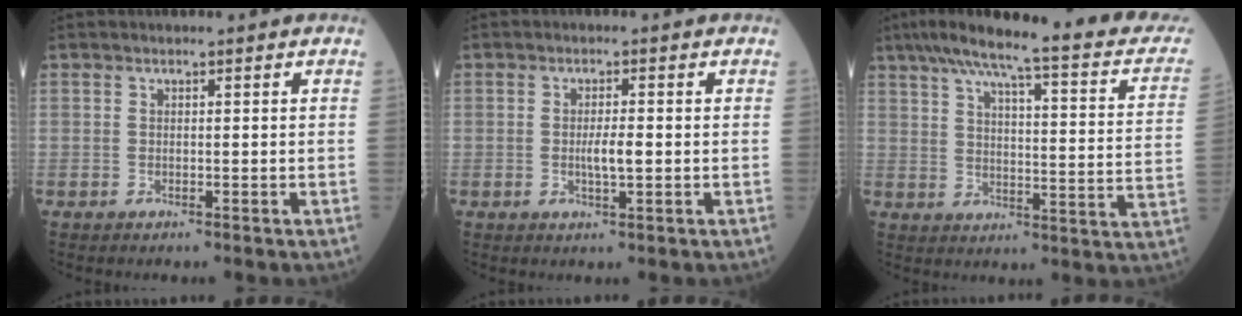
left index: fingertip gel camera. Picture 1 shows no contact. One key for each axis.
{"total": 2.7, "fx": -0.3, "fy": 0.4, "fz": 2.7, "tx": -0.051, "ty": -0.002, "tz": -0.003}
{"total": 24.2, "fx": 20.1, "fy": 2.6, "fz": 13.2, "tx": -0.191, "ty": -0.011, "tz": 0.248}